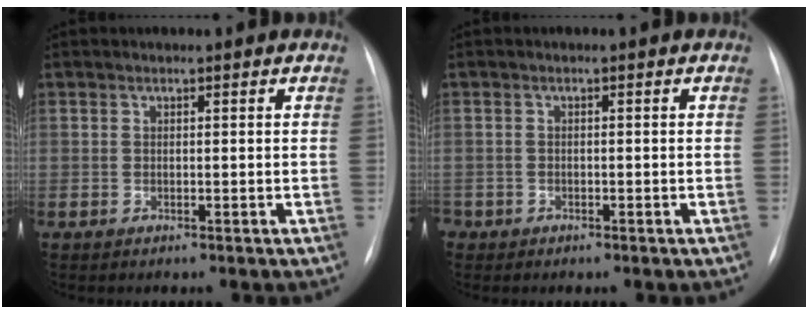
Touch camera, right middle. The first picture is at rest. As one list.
[{"total": 1.8, "force": [-1.0, 1.5, 0.2], "torque": [-0.003, 0.005, -0.021]}]